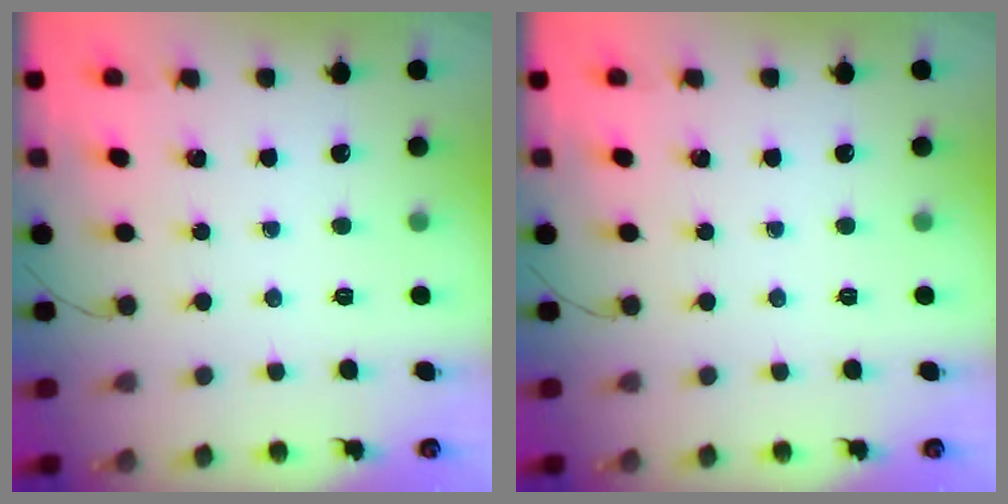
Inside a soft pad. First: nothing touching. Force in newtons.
{"total": 0.0}